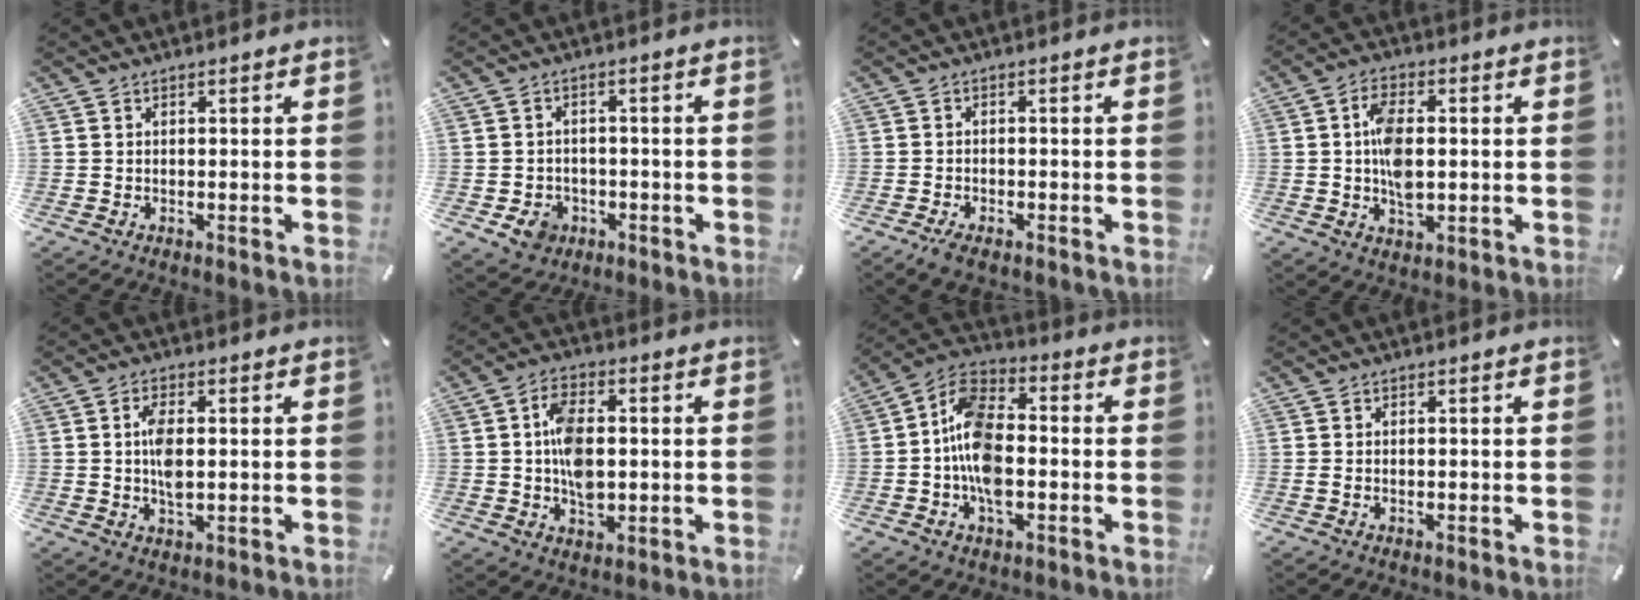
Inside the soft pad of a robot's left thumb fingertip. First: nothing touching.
{"total": 5.5, "force": [-2.3, 4.6, 2.0], "torque": [-0.043, 0.006, -0.044]}
{"total": 2.4, "force": [-1.7, 0.9, 1.4], "torque": [-0.037, 0.003, -0.037]}
{"total": 8.5, "force": [0.2, 4.9, 6.9], "torque": [-0.133, 0.003, 0.000]}
{"total": 5.7, "force": [0.3, 2.7, 5.0], "torque": [-0.105, -0.001, -0.001]}
{"total": 9.3, "force": [-0.1, 6.0, 7.1], "torque": [-0.133, 0.004, -0.002]}
{"total": 12.1, "force": [-3.1, 7.4, 9.0], "torque": [-0.194, 0.016, -0.057]}
{"total": 0.8, "force": [-0.2, 0.3, 0.8], "torque": [-0.014, 0.000, -0.004]}